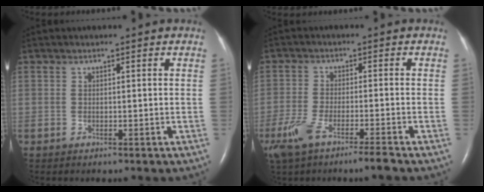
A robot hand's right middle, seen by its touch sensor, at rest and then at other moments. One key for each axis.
{"total": 7.2, "fx": -4.9, "fy": 0.5, "fz": 5.2, "tx": -0.104, "ty": -0.016, "tz": -0.090}